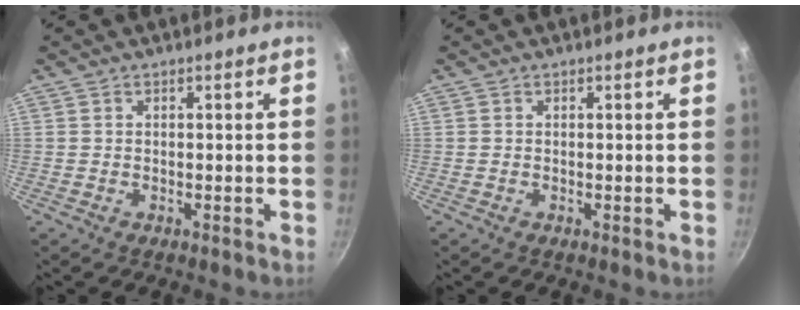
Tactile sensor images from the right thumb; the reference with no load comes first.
{"total": 0.0}